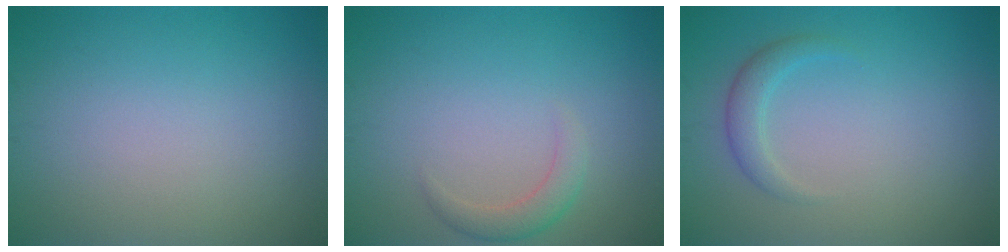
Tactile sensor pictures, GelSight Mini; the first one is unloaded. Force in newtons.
{"total": 1.9, "press": 1.9, "slide": 0.0}
{"total": 1.8, "press": 1.8, "slide": 0.1}